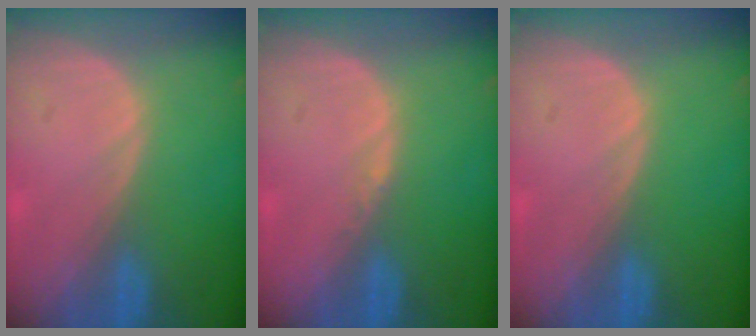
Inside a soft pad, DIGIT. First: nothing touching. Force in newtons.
{"total": 0.6, "press": 0.5, "slide": 0.4}
{"total": 0.0}